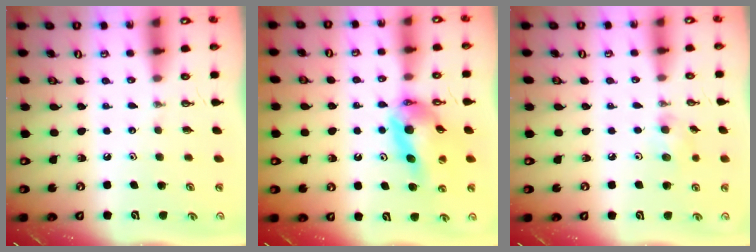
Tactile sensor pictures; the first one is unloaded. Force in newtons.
{"total": 13.9, "press": 13.8, "slide": 1.9}
{"total": 4.8, "press": 4.6, "slide": 1.4}